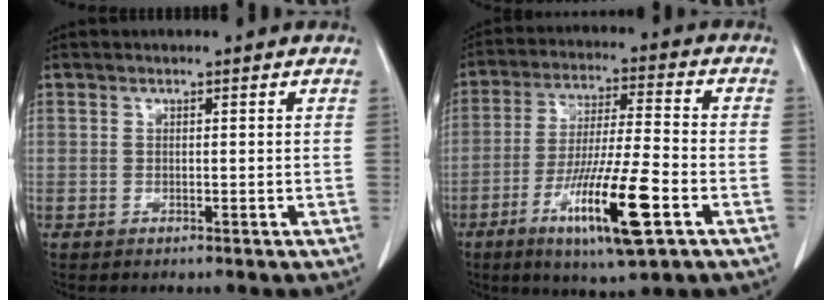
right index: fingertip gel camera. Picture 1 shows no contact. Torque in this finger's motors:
{"motor_torque": [1.33, -0.81, 0.44, 0.21]}